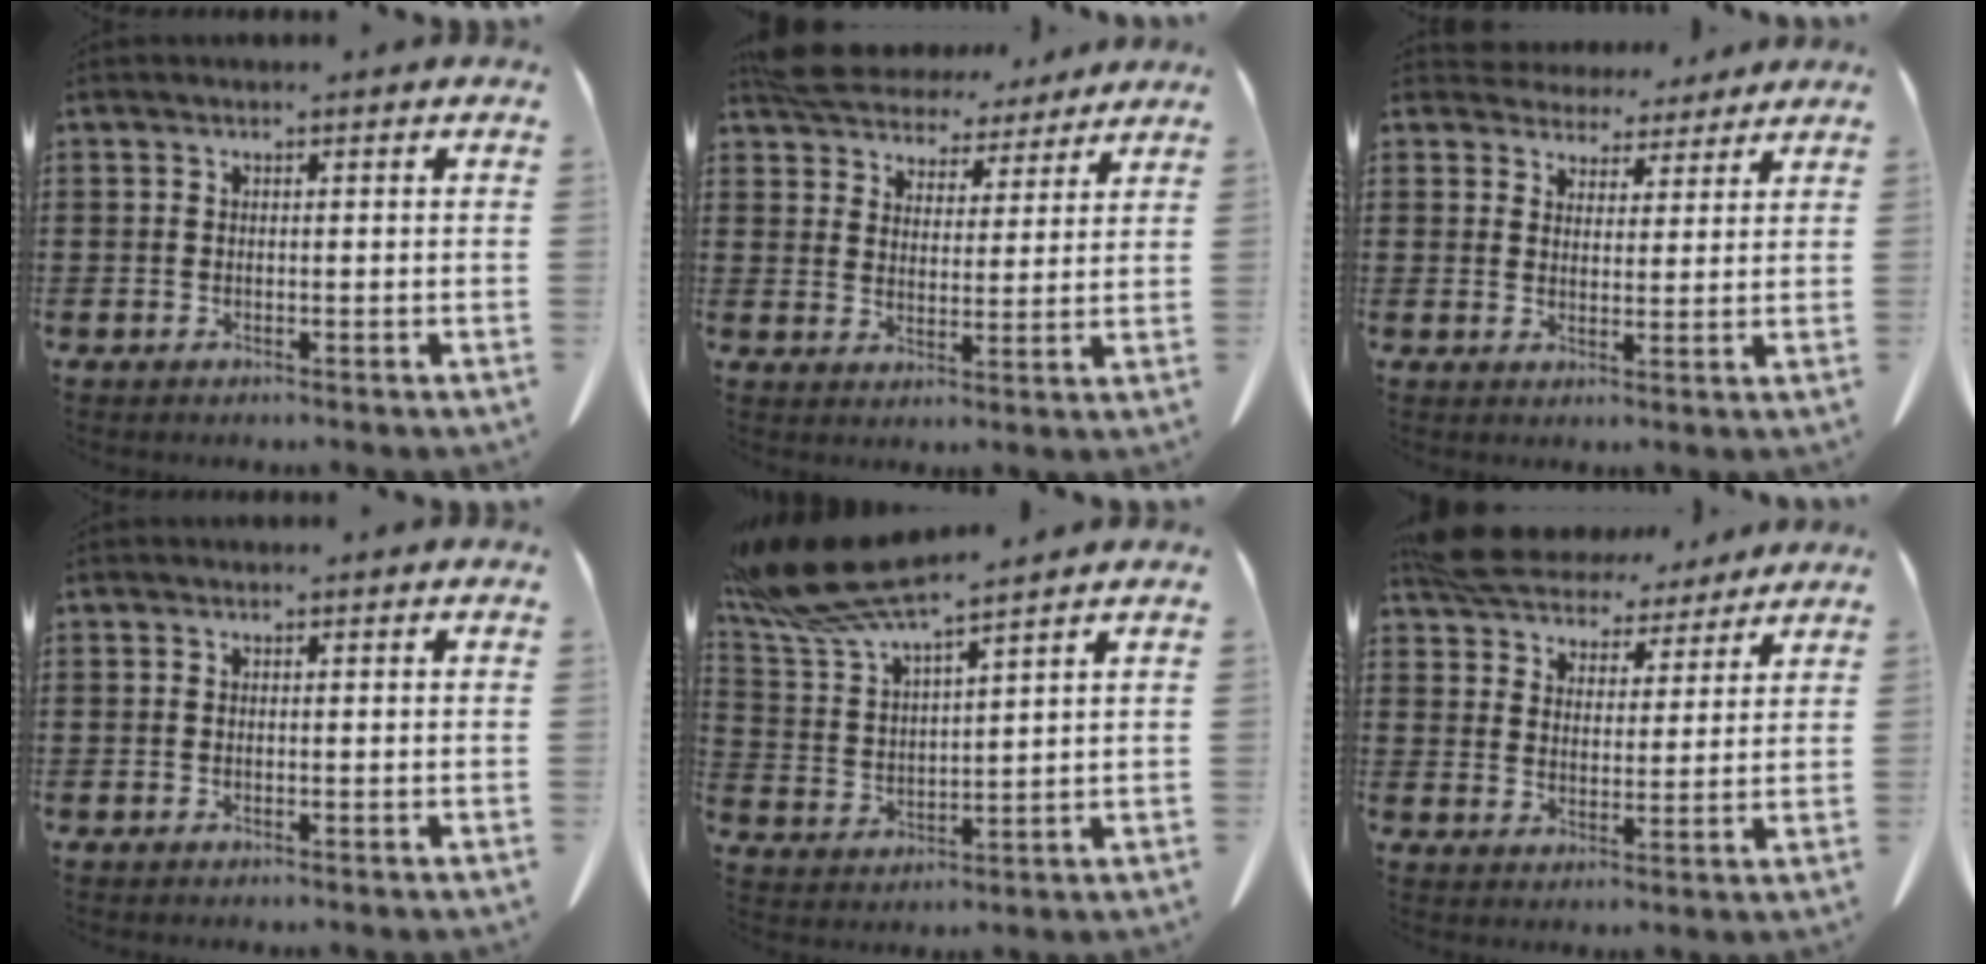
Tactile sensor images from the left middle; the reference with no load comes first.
{"total": 6.4, "force": [6.2, 1.6, 0.9], "torque": [-0.050, -0.025, 0.114]}
{"total": 4.1, "force": [3.8, 1.4, -0.3], "torque": [-0.013, -0.013, 0.073]}
{"total": 0.0}
{"total": 10.3, "force": [8.6, 1.0, 5.5], "torque": [-0.155, -0.049, 0.148]}
{"total": 7.0, "force": [6.6, 1.8, 1.5], "torque": [-0.062, -0.025, 0.123]}